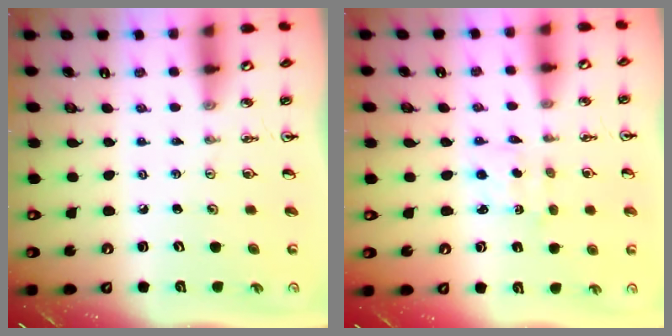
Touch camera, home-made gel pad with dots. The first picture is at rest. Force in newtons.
{"total": 1.7, "press": 1.5, "slide": 0.8}